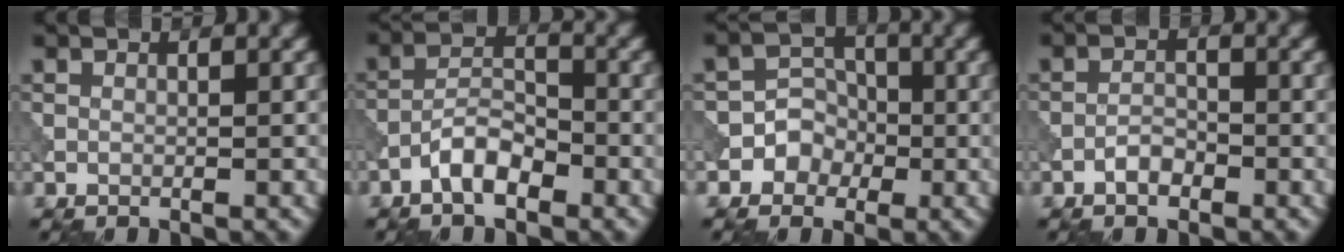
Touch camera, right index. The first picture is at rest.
{"total": 3.5, "force": [-2.2, 1.4, 2.4], "torque": [-0.039, 0.011, -0.047]}
{"total": 3.4, "force": [-1.3, 3.0, 0.6], "torque": [0.024, 0.017, -0.044]}
{"total": 1.7, "force": [-1.1, 0.8, 1.0], "torque": [-0.017, 0.005, -0.023]}